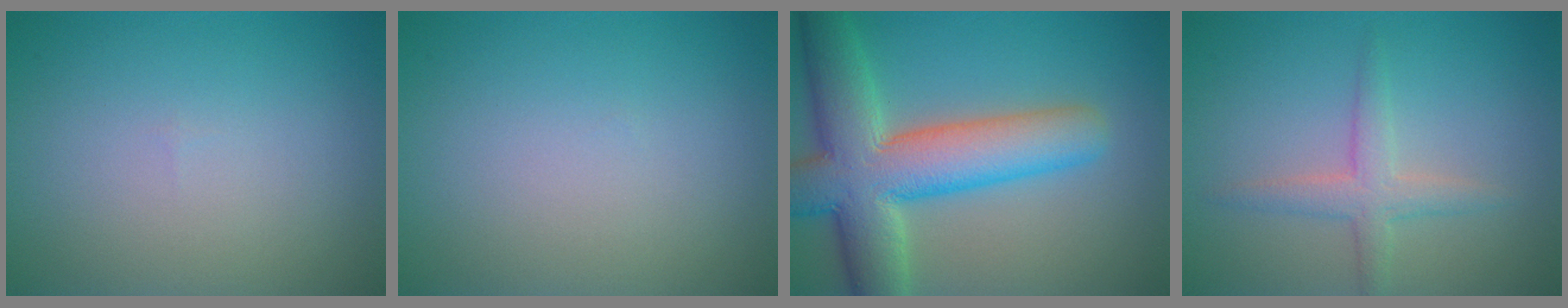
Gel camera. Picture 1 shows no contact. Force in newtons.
{"total": 0.0}
{"total": 10.7, "press": 10.7, "slide": 0.5}
{"total": 2.4, "press": 2.4, "slide": 0.2}